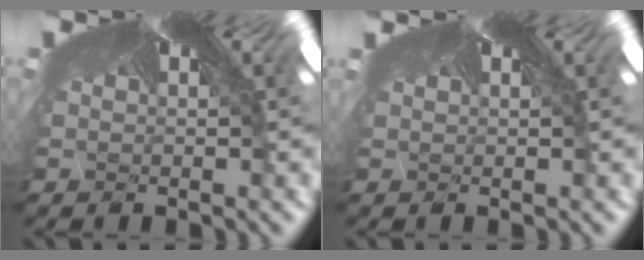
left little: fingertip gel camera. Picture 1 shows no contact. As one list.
[{"total": 0.0}]